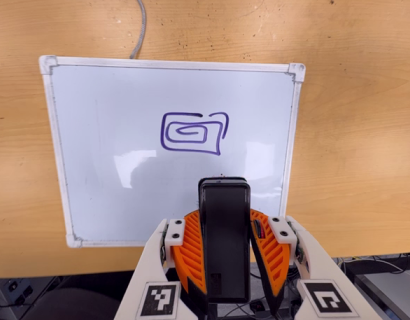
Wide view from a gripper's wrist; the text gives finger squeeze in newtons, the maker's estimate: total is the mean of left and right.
{"total": 8.1, "left": 6.4, "right": 9.8}